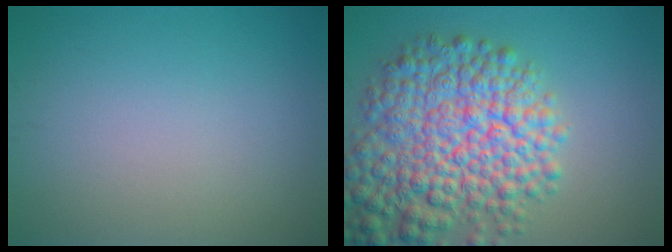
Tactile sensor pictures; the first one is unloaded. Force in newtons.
{"total": 10.7, "press": 10.7, "slide": 0.4}